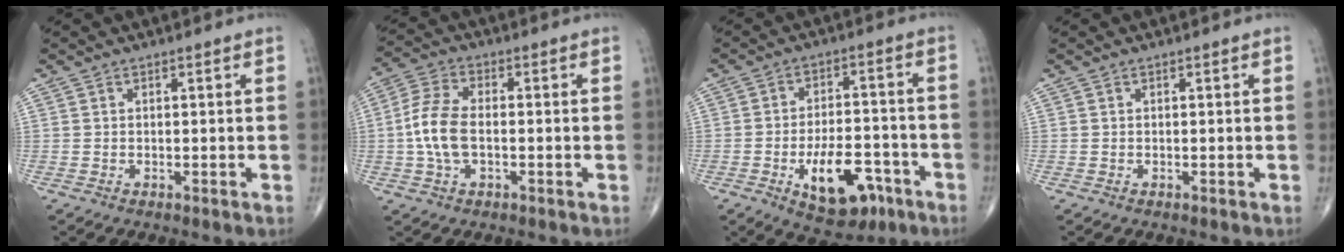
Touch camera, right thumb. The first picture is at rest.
{"total": 8.6, "force": [-1.0, 4.8, 7.1], "torque": [-0.157, 0.020, -0.023]}
{"total": 13.0, "force": [-5.8, 6.8, 9.5], "torque": [-0.120, 0.030, -0.080]}
{"total": 0.0}